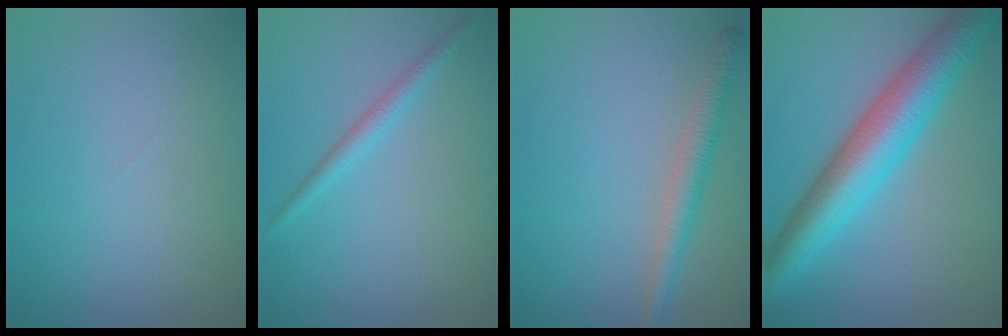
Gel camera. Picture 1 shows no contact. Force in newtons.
{"total": 1.6, "press": 1.6, "slide": 0.0}
{"total": 2.8, "press": 2.8, "slide": 0.2}
{"total": 8.2, "press": 8.2, "slide": 0.2}